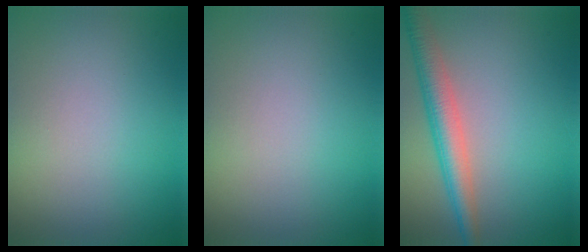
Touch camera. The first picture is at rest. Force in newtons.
{"total": 0.0}
{"total": 4.2, "press": 4.2, "slide": 0.0}